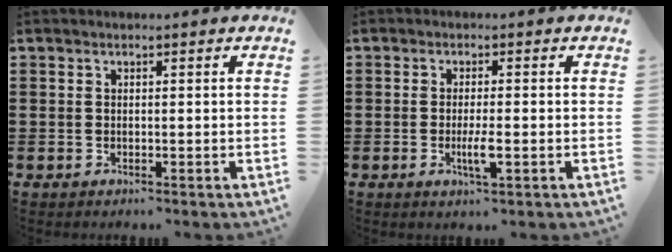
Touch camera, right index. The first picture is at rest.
{"total": 3.4, "force": [-1.0, 0.4, 3.2], "torque": [-0.063, -0.004, -0.019]}